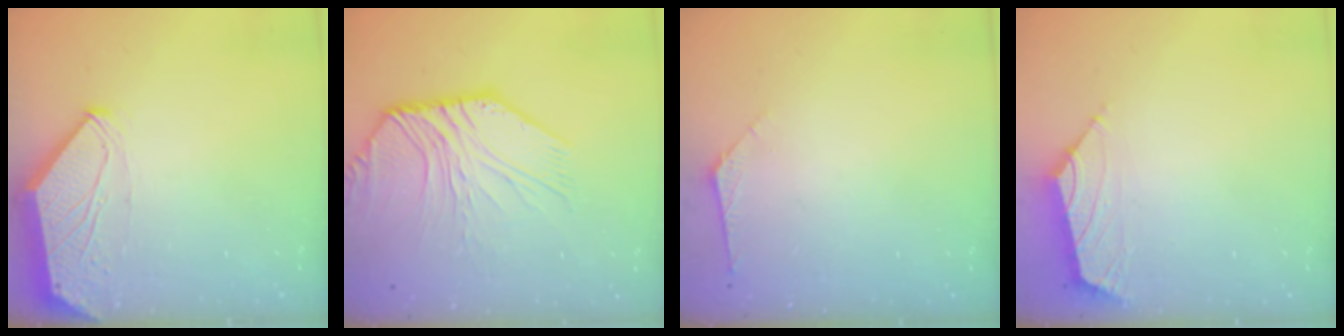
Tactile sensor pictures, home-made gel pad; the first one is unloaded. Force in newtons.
{"total": 7.7, "press": 7.6, "slide": 0.7}
{"total": 1.9, "press": 1.8, "slide": 0.5}
{"total": 1.4, "press": 1.3, "slide": 0.6}